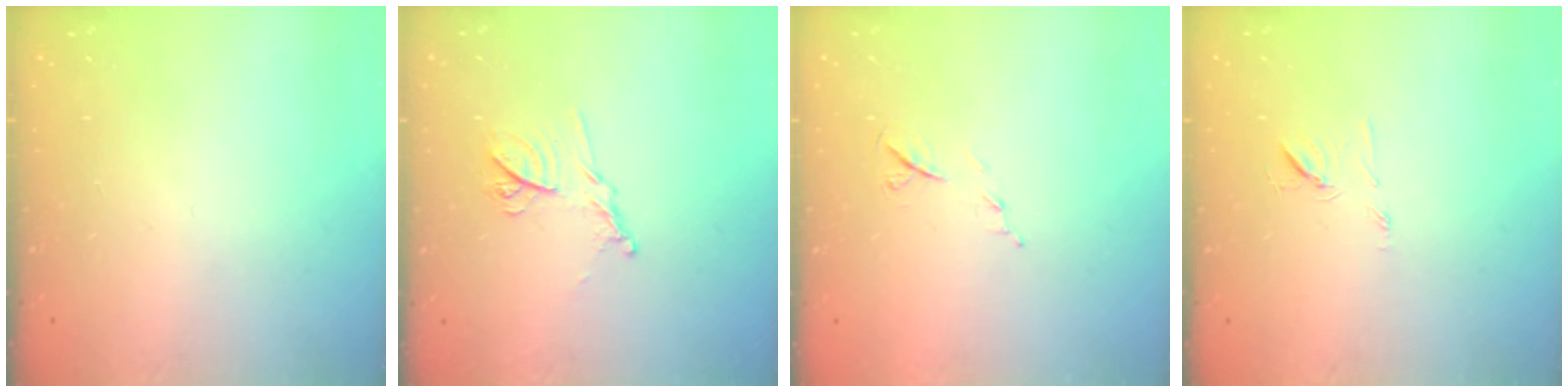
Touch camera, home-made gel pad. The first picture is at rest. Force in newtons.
{"total": 11.0, "press": 11.0, "slide": 0.4}
{"total": 6.1, "press": 5.9, "slide": 1.5}
{"total": 7.2, "press": 7.2, "slide": 0.8}